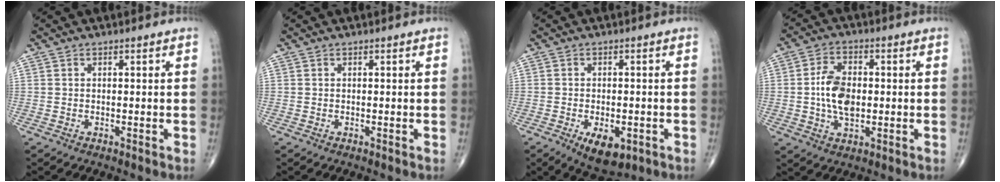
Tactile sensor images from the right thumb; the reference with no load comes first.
{"total": 0.0}
{"total": 7.3, "force": [-3.0, 3.7, 5.5], "torque": [-0.075, 0.000, -0.035]}
{"total": 8.7, "force": [-0.2, 5.2, 6.9], "torque": [-0.118, 0.005, -0.006]}